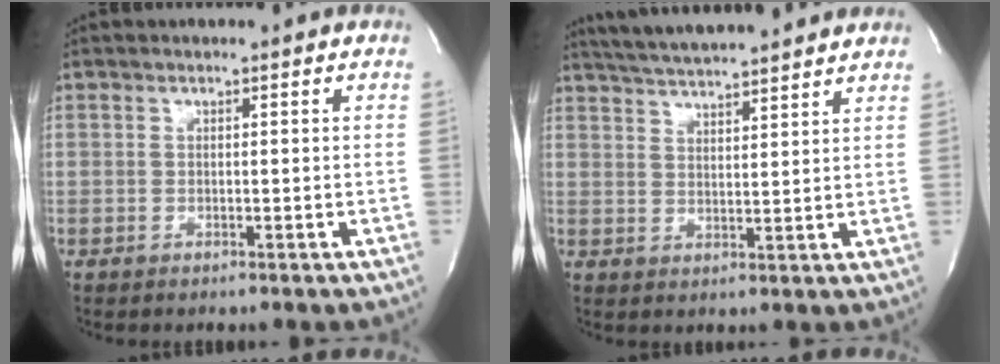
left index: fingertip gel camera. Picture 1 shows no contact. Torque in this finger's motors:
{"motor_torque": [-0.03, -0.12, 0.25, 0.13]}